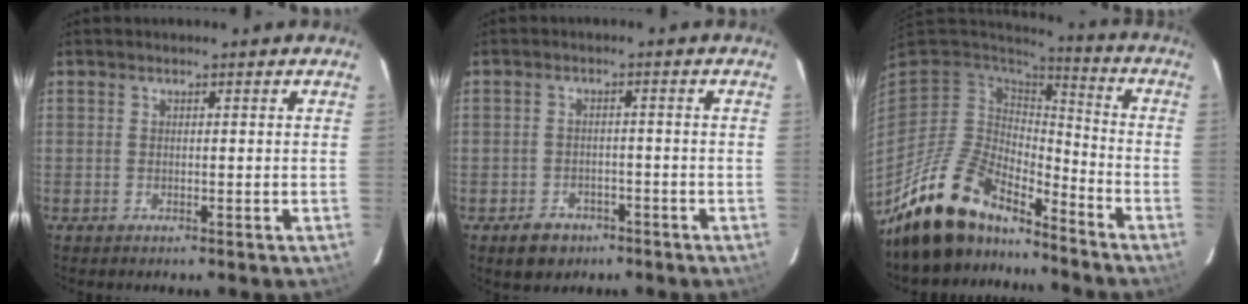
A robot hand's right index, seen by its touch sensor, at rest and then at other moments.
{"total": 5.4, "force": [-3.3, 3.9, 1.6], "torque": [-0.042, 0.011, -0.039]}
{"total": 17.2, "force": [-13.7, 6.7, 8.0], "torque": [-0.177, -0.010, -0.243]}